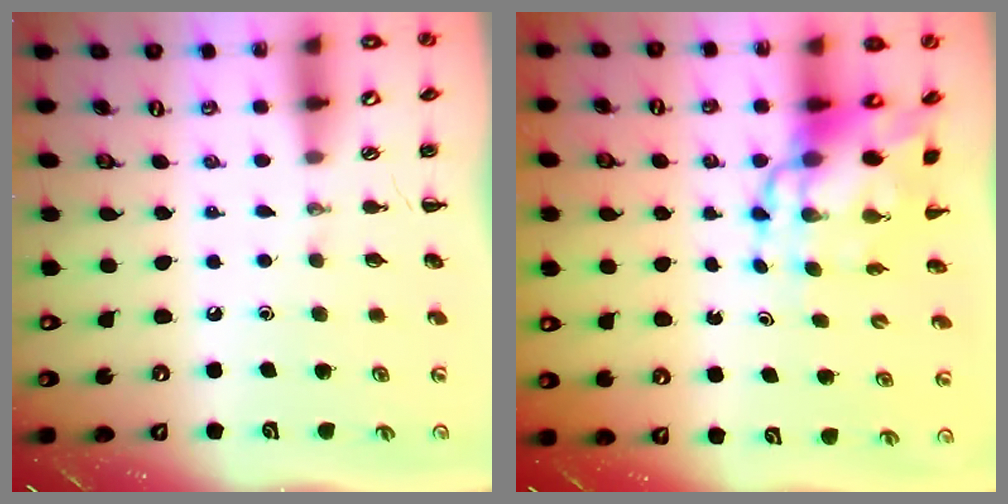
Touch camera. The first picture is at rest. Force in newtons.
{"total": 9.8, "press": 9.5, "slide": 2.5}